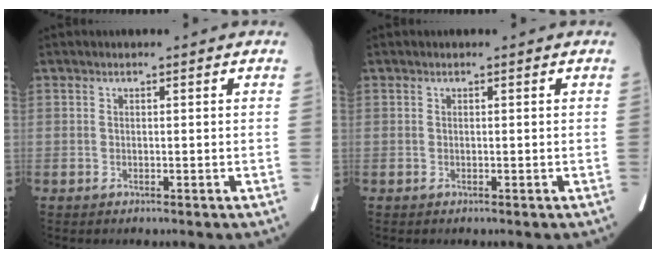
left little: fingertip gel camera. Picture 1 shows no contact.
{"total": 0.0}